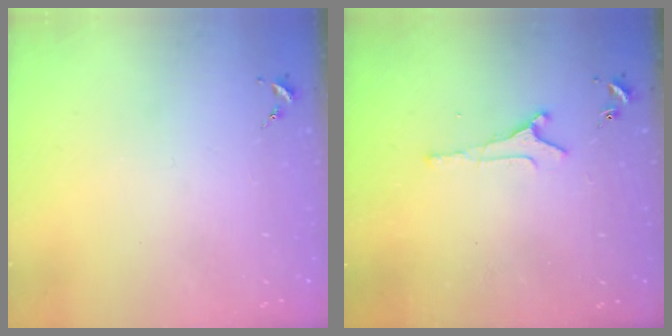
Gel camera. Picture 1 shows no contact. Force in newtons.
{"total": 3.8, "press": 3.7, "slide": 0.5}